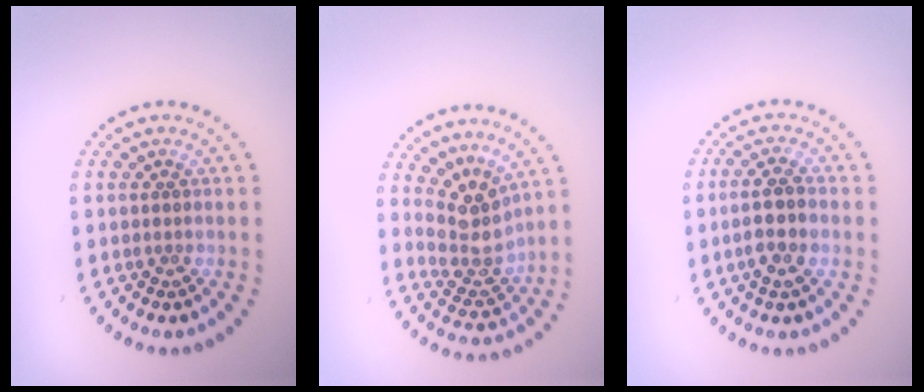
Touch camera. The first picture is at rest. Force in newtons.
{"total": 3.8, "press": 2.8, "slide": 2.5}
{"total": 2.8, "press": 2.7, "slide": 0.9}